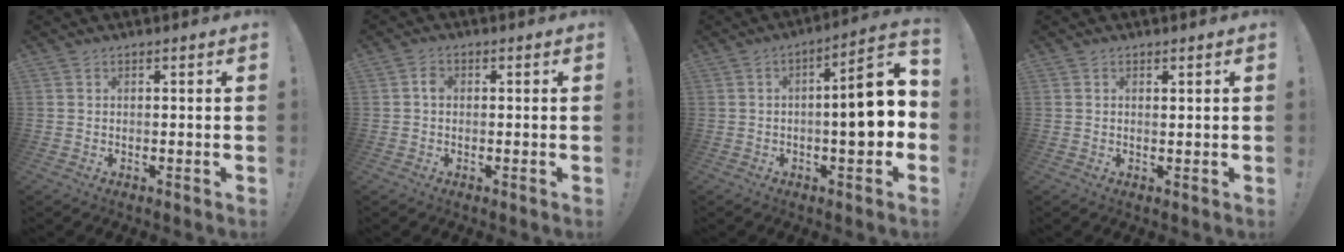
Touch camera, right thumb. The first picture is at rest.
{"total": 1.9, "force": [-0.2, 1.4, 1.2], "torque": [-0.019, 0.005, -0.005]}
{"total": 12.8, "force": [-0.5, 3.2, 12.3], "torque": [-0.160, 0.000, -0.018]}
{"total": 1.1, "force": [1.1, 0.3, 0.0], "torque": [0.014, -0.005, 0.017]}